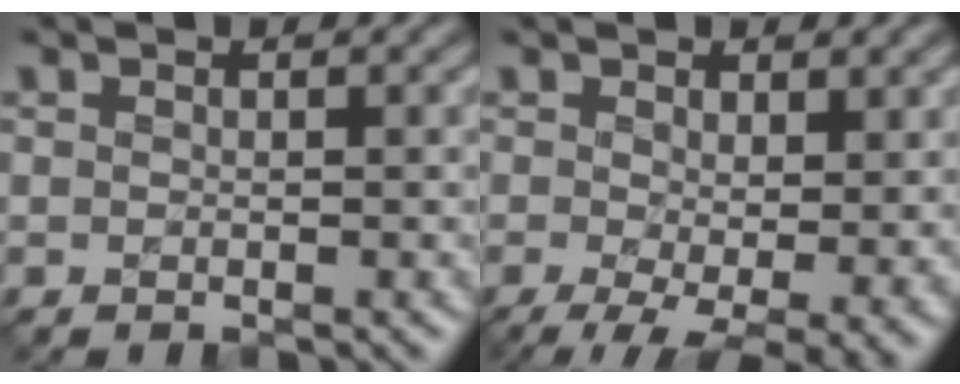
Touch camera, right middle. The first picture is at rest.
{"total": 6.4, "force": [-1.7, 2.7, 5.5], "torque": [-0.100, -0.015, -0.017]}